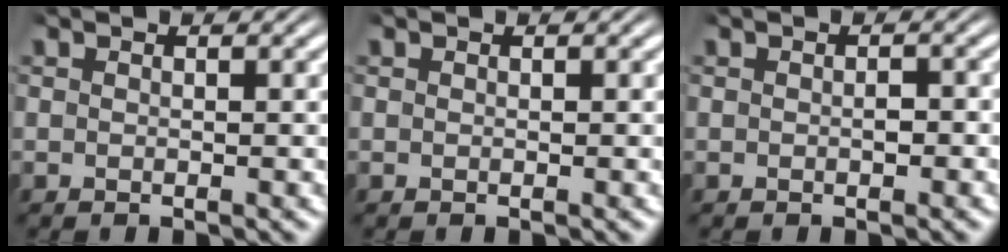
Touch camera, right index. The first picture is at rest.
{"total": 0.0}
{"total": 0.8, "force": [-0.4, 0.3, 0.6], "torque": [-0.010, -0.002, -0.005]}